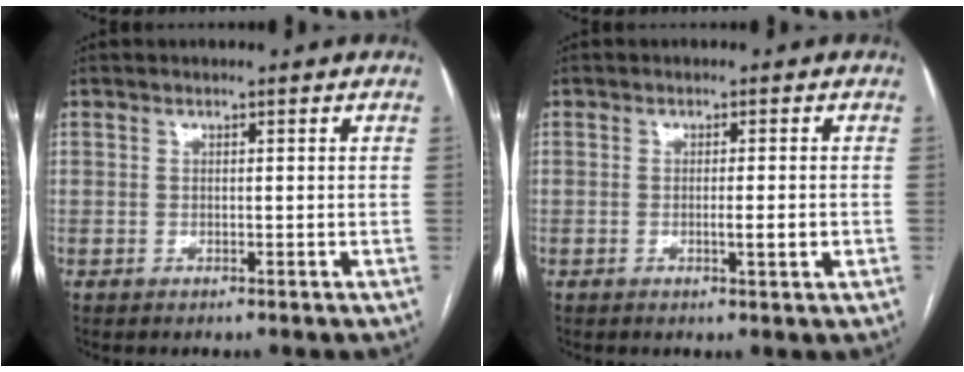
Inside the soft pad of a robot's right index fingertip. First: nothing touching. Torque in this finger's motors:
{"motor_torque": [0.44, 0.04, 0.18, 0.03]}